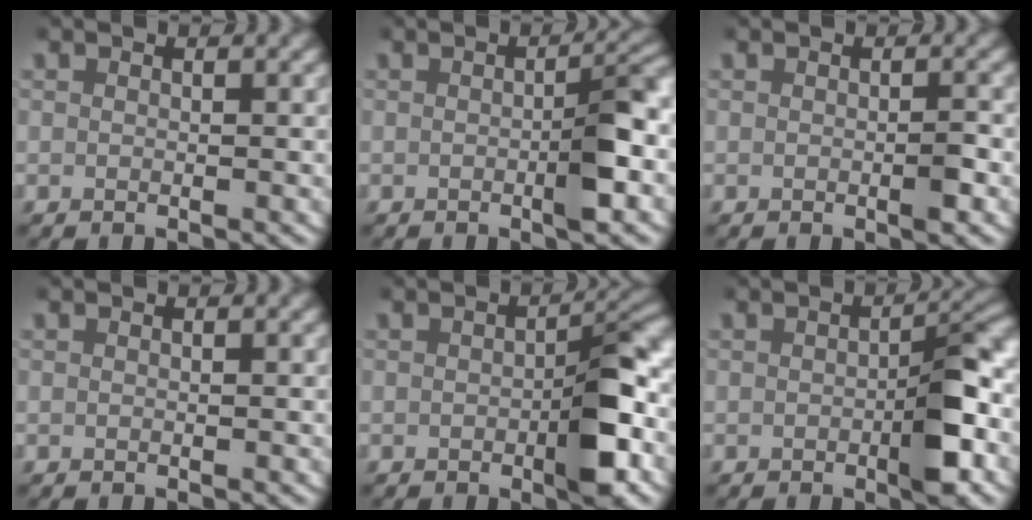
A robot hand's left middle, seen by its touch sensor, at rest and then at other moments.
{"total": 3.7, "force": [-0.7, 0.9, 3.5], "torque": [-0.043, 0.003, -0.014]}
{"total": 1.2, "force": [-0.4, 0.2, 1.1], "torque": [-0.010, 0.001, -0.008]}
{"total": 0.0}
{"total": 5.1, "force": [-1.0, 2.1, 4.6], "torque": [-0.063, -0.002, -0.014]}
{"total": 4.6, "force": [-1.0, 1.7, 4.1], "torque": [-0.054, 0.000, -0.015]}